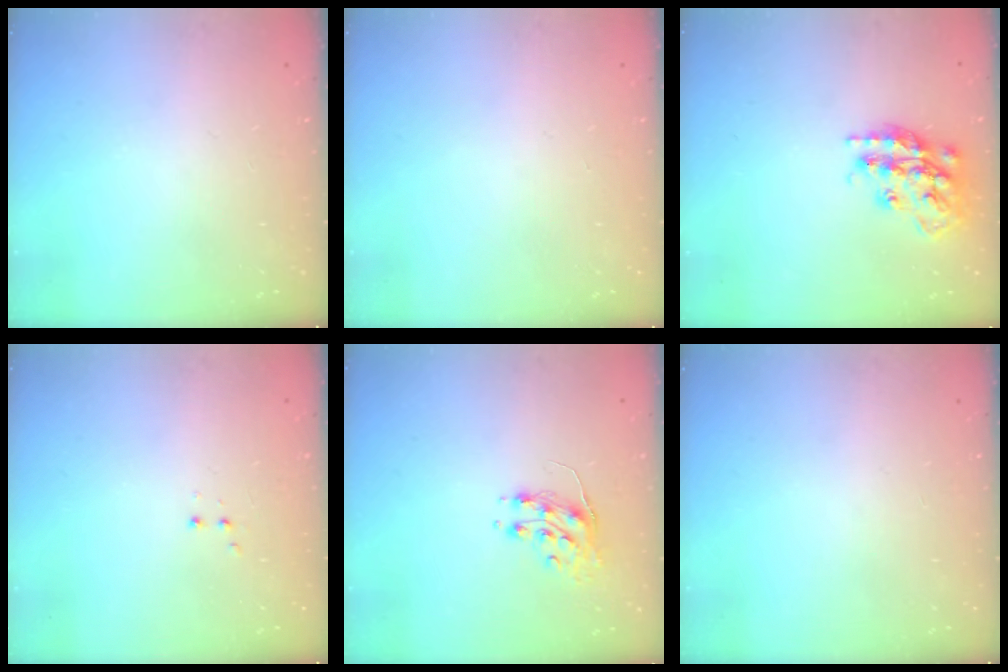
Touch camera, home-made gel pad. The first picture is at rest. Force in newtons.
{"total": 0.0}
{"total": 17.8, "press": 17.7, "slide": 1.3}
{"total": 2.8, "press": 2.8, "slide": 0.6}
{"total": 8.9, "press": 8.9, "slide": 0.3}
{"total": 0.0}